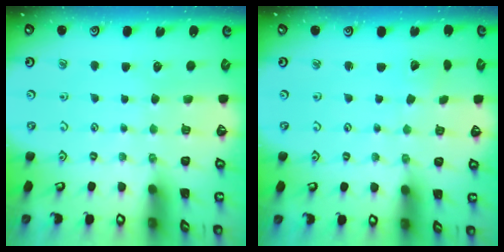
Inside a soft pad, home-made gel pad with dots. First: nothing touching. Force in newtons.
{"total": 1.8, "press": 1.8, "slide": 0.1}